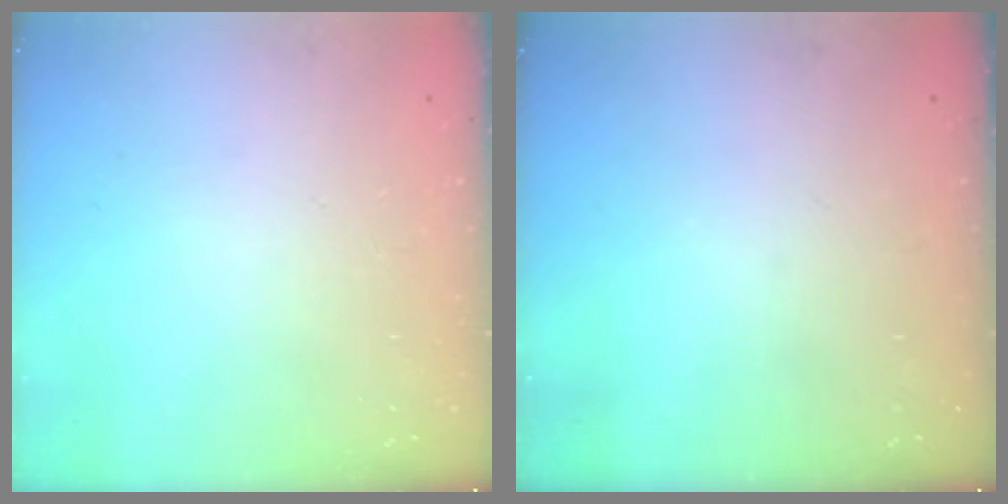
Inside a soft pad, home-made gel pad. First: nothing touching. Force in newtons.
{"total": 0.0}